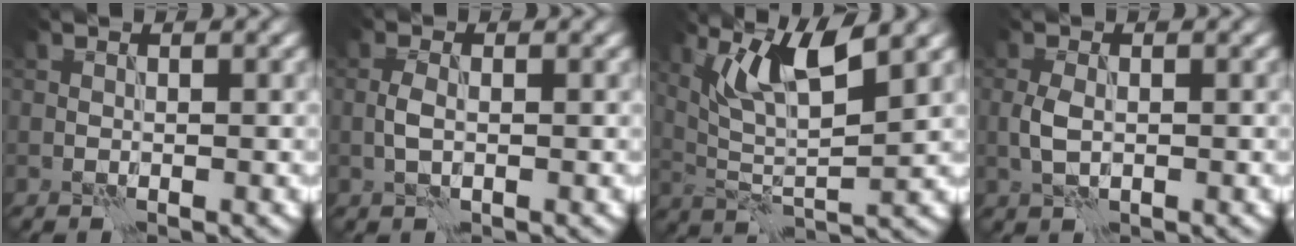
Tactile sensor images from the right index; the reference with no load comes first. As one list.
[{"total": 1.4, "force": [0.0, 0.6, 1.3], "torque": [-0.028, 0.002, -0.002]}, {"total": 6.3, "force": [3.9, 1.2, 4.8], "torque": [-0.085, -0.004, 0.076]}, {"total": 2.1, "force": [-0.3, 1.2, 1.7], "torque": [-0.042, -0.001, -0.003]}]